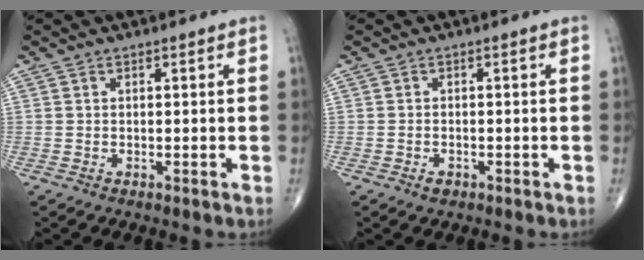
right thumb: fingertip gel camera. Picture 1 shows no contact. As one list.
[{"total": 1.4, "force": [-0.8, 0.9, 0.7], "torque": [-0.011, 0.003, -0.011]}]